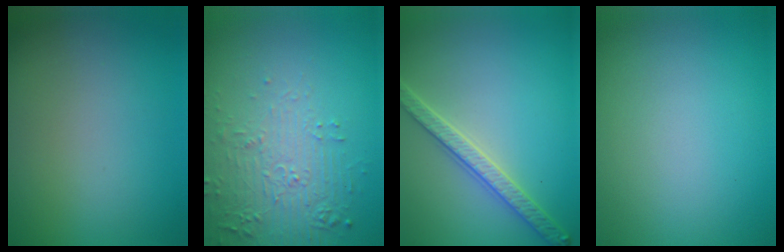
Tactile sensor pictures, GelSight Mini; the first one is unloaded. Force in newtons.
{"total": 5.7, "press": 3.7, "slide": 4.4}
{"total": 3.6, "press": 3.2, "slide": 1.6}
{"total": 0.0}